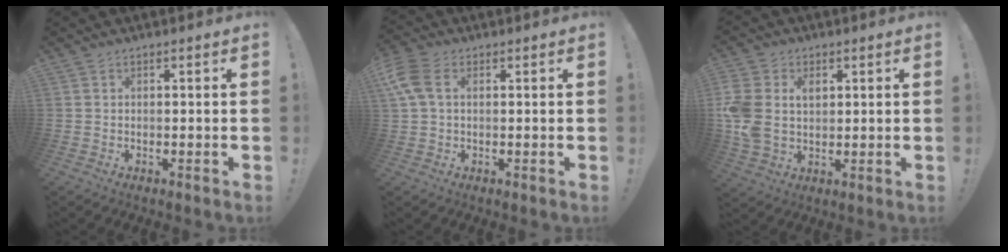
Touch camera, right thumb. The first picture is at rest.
{"total": 6.9, "force": [1.9, 4.3, 5.1], "torque": [-0.118, 0.005, 0.038]}
{"total": 10.1, "force": [2.3, 8.1, 5.6], "torque": [-0.105, -0.011, 0.045]}